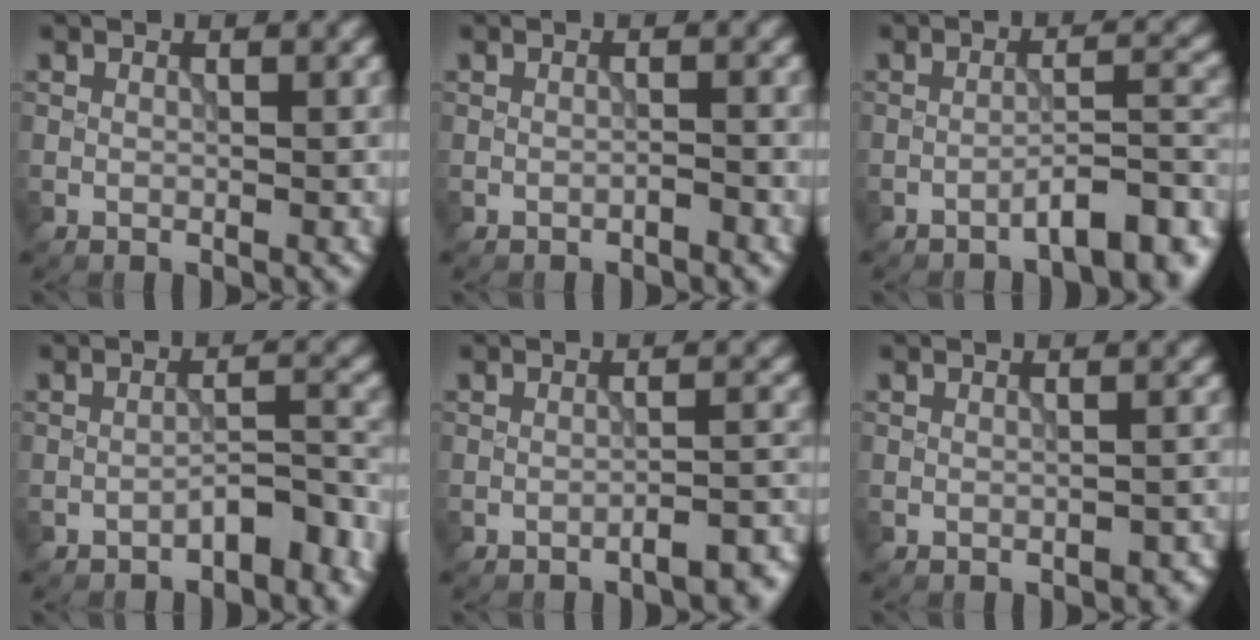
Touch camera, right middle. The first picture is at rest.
{"total": 0.5, "force": [-0.5, 0.1, 0.3], "torque": [-0.003, 0.003, -0.010]}
{"total": 5.2, "force": [-3.2, 1.2, 4.0], "torque": [-0.052, 0.012, -0.048]}
{"total": 2.9, "force": [-2.0, 0.8, 2.0], "torque": [-0.029, 0.015, -0.036]}
{"total": 3.3, "force": [-2.3, 0.9, 2.2], "torque": [-0.024, 0.006, -0.035]}
{"total": 1.3, "force": [-0.9, 0.5, 0.6], "torque": [-0.008, 0.002, -0.010]}